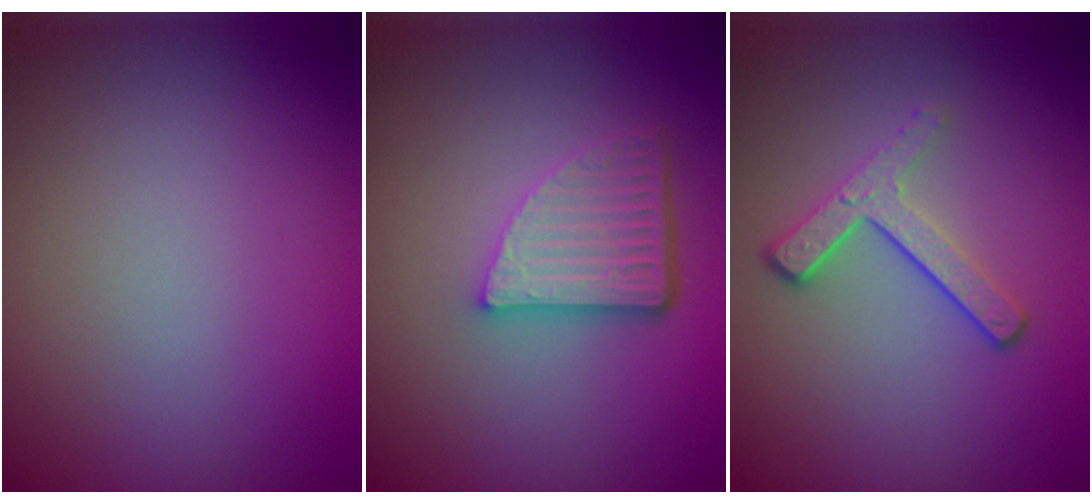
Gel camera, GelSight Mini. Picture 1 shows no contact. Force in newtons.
{"total": 4.9, "press": 3.6, "slide": 3.4}
{"total": 3.2, "press": 2.4, "slide": 2.2}